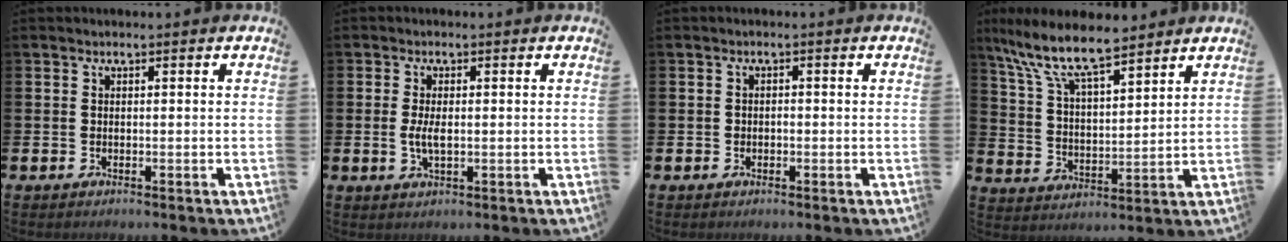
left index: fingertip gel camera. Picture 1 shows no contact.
{"total": 2.7, "force": [0.0, 1.2, 2.5], "torque": [-0.044, 0.002, -0.002]}
{"total": 0.7, "force": [-0.3, 0.6, 0.2], "torque": [-0.009, 0.005, -0.006]}
{"total": 9.8, "force": [8.3, 2.4, 4.6], "torque": [-0.124, -0.039, 0.148]}